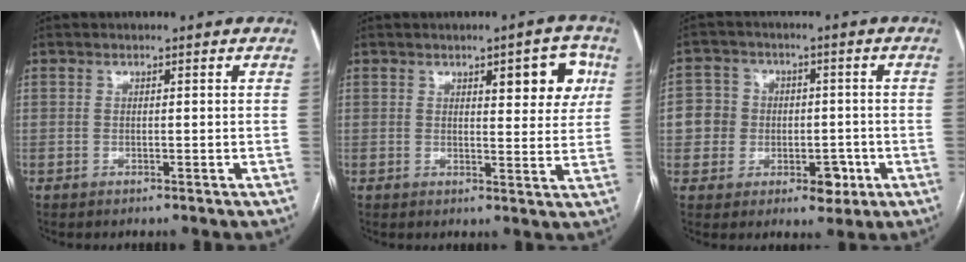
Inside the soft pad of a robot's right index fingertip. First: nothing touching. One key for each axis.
{"total": 7.0, "fx": 2.9, "fy": 2.2, "fz": 6.0, "tx": -0.065, "ty": 0.008, "tz": 0.033}
{"total": 7.8, "fx": -1.2, "fy": 7.1, "fz": 2.8, "tx": -0.035, "ty": 0.029, "tz": -0.010}